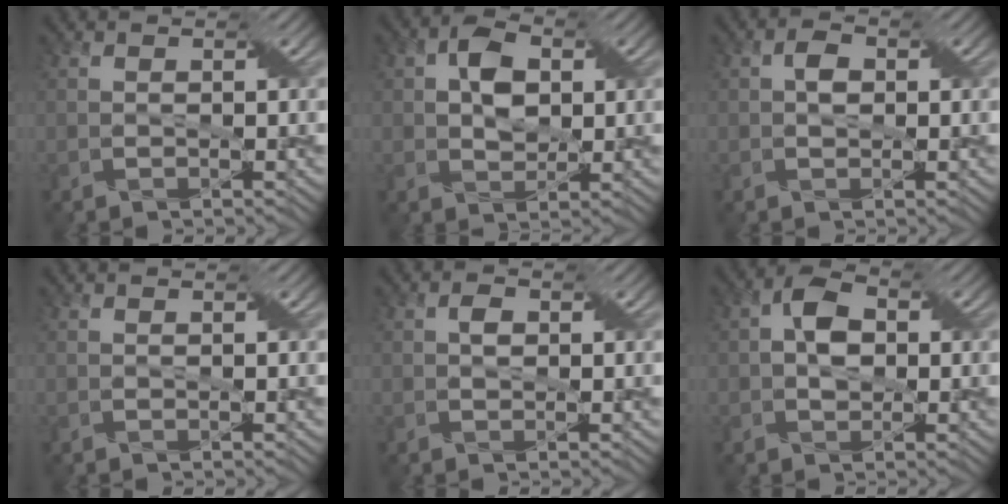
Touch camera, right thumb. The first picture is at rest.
{"total": 5.1, "force": [1.0, 3.5, 3.6], "torque": [-0.066, 0.006, 0.012]}
{"total": 2.0, "force": [0.1, 1.4, 1.4], "torque": [-0.027, 0.004, -0.002]}
{"total": 0.0}
{"total": 1.4, "force": [0.2, 1.0, 1.0], "torque": [-0.019, 0.004, 0.000]}
{"total": 4.3, "force": [0.2, 3.0, 3.1], "torque": [-0.056, 0.006, -0.005]}